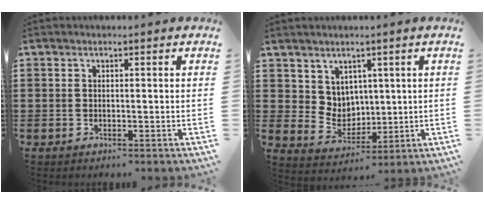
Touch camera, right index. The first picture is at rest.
{"total": 5.2, "force": [3.2, 4.0, 0.8], "torque": [-0.040, -0.004, 0.060]}